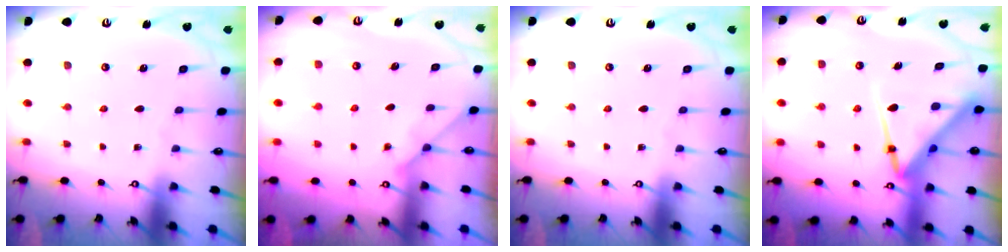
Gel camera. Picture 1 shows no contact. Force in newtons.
{"total": 2.4, "press": 2.3, "slide": 0.4}
{"total": 0.0}
{"total": 13.6, "press": 13.5, "slide": 1.2}